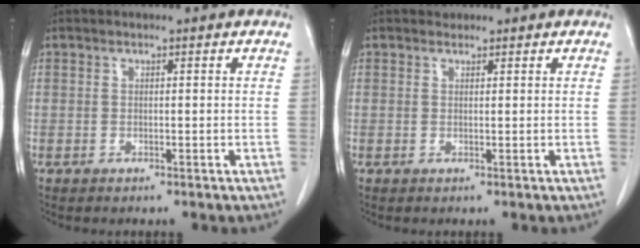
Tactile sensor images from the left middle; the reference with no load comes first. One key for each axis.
{"total": 0.7, "fx": 0.6, "fy": 0.4, "fz": -0.1, "tx": -0.004, "ty": 0.000, "tz": 0.007}